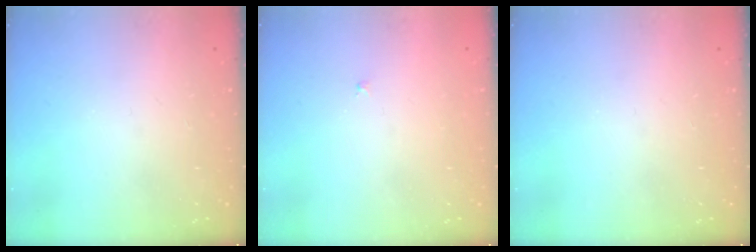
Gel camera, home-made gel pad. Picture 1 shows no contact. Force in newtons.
{"total": 0.9, "press": 0.9, "slide": 0.2}
{"total": 0.0}